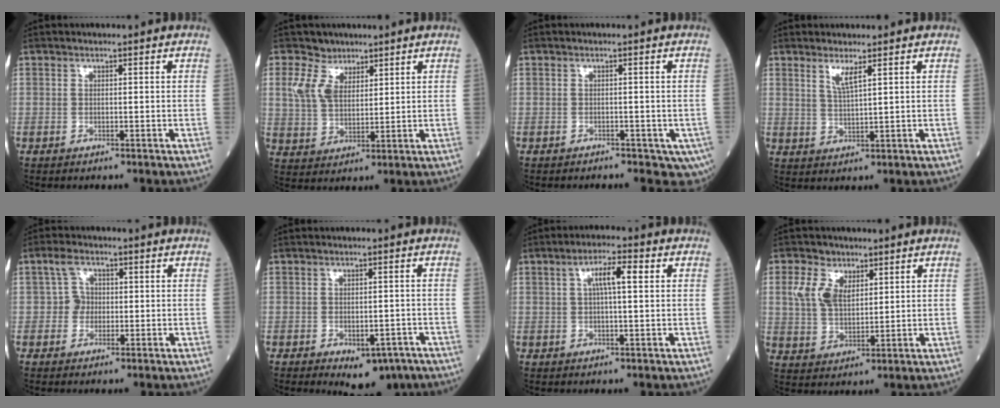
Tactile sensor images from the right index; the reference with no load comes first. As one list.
[{"total": 6.1, "force": [3.8, 3.8, 2.8], "torque": [-0.076, 0.013, 0.086]}, {"total": 5.5, "force": [-3.6, 3.2, 2.7], "torque": [-0.020, -0.004, -0.047]}, {"total": 2.9, "force": [1.9, -0.1, 2.3], "torque": [-0.050, -0.008, 0.042]}, {"total": 2.6, "force": [0.0, 2.5, 0.9], "torque": [-0.011, 0.010, -0.001]}, {"total": 5.8, "force": [-3.6, 3.1, 3.4], "torque": [-0.030, 0.001, -0.041]}, {"total": 5.0, "force": [1.5, 0.7, 4.7], "torque": [-0.086, 0.013, 0.027]}, {"total": 6.6, "force": [3.0, 4.1, 4.3], "torque": [-0.101, 0.012, 0.065]}]